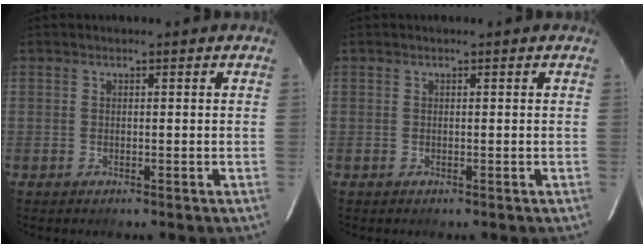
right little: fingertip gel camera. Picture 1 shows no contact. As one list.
[{"total": 0.0}]